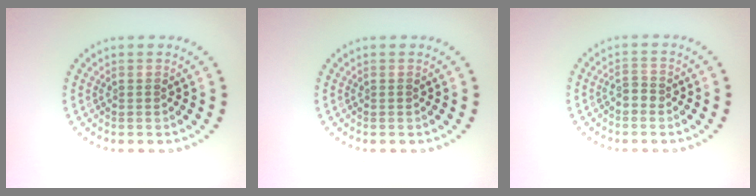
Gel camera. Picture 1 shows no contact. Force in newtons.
{"total": 0.0}
{"total": 1.2, "press": 1.2, "slide": 0.4}